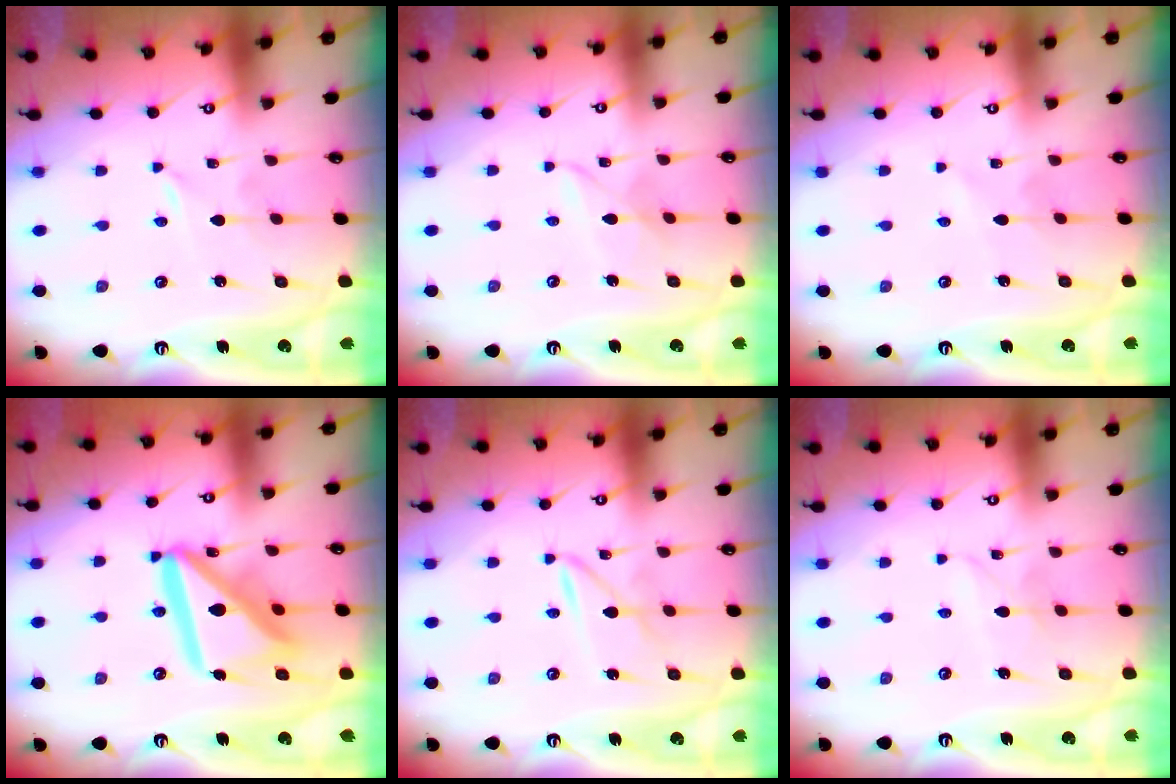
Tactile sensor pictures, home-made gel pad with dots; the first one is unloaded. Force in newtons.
{"total": 3.8, "press": 3.8, "slide": 0.3}
{"total": 1.6, "press": 1.6, "slide": 0.1}
{"total": 18.4, "press": 18.3, "slide": 2.0}
{"total": 2.5, "press": 2.5, "slide": 0.3}
{"total": 2.7, "press": 2.7, "slide": 0.2}